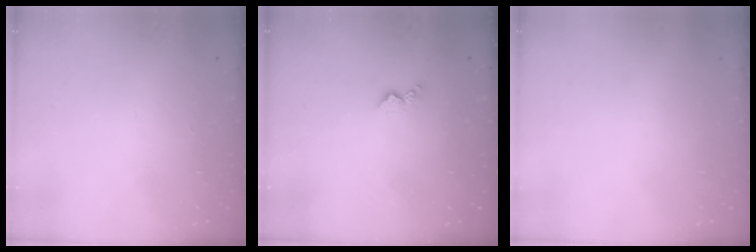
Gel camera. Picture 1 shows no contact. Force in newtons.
{"total": 2.7, "press": 2.6, "slide": 0.5}
{"total": 0.0}